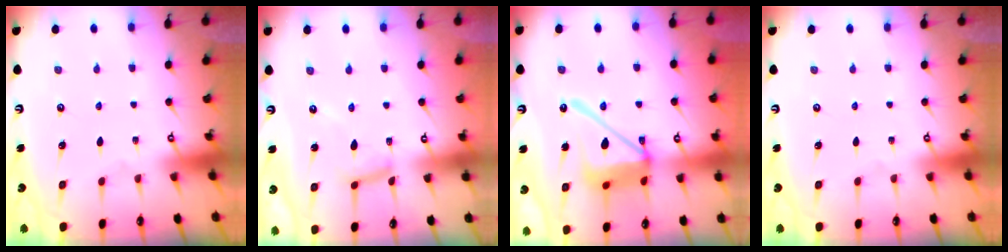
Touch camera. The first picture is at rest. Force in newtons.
{"total": 7.6, "press": 7.6, "slide": 0.2}
{"total": 17.1, "press": 17.0, "slide": 1.9}
{"total": 0.0}